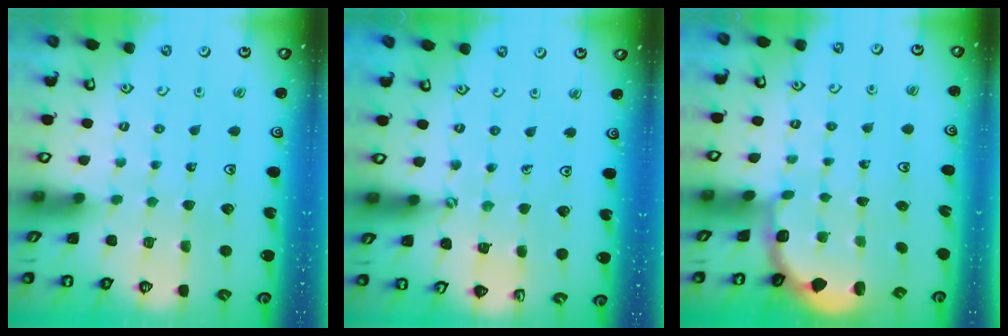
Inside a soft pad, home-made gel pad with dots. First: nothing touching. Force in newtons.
{"total": 2.7, "press": 2.7, "slide": 0.4}
{"total": 1.8, "press": 1.6, "slide": 0.7}